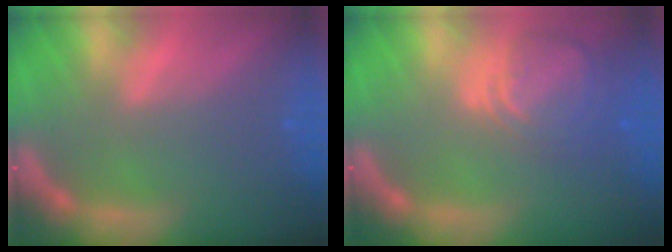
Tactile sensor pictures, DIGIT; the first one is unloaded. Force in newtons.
{"total": 6.1}